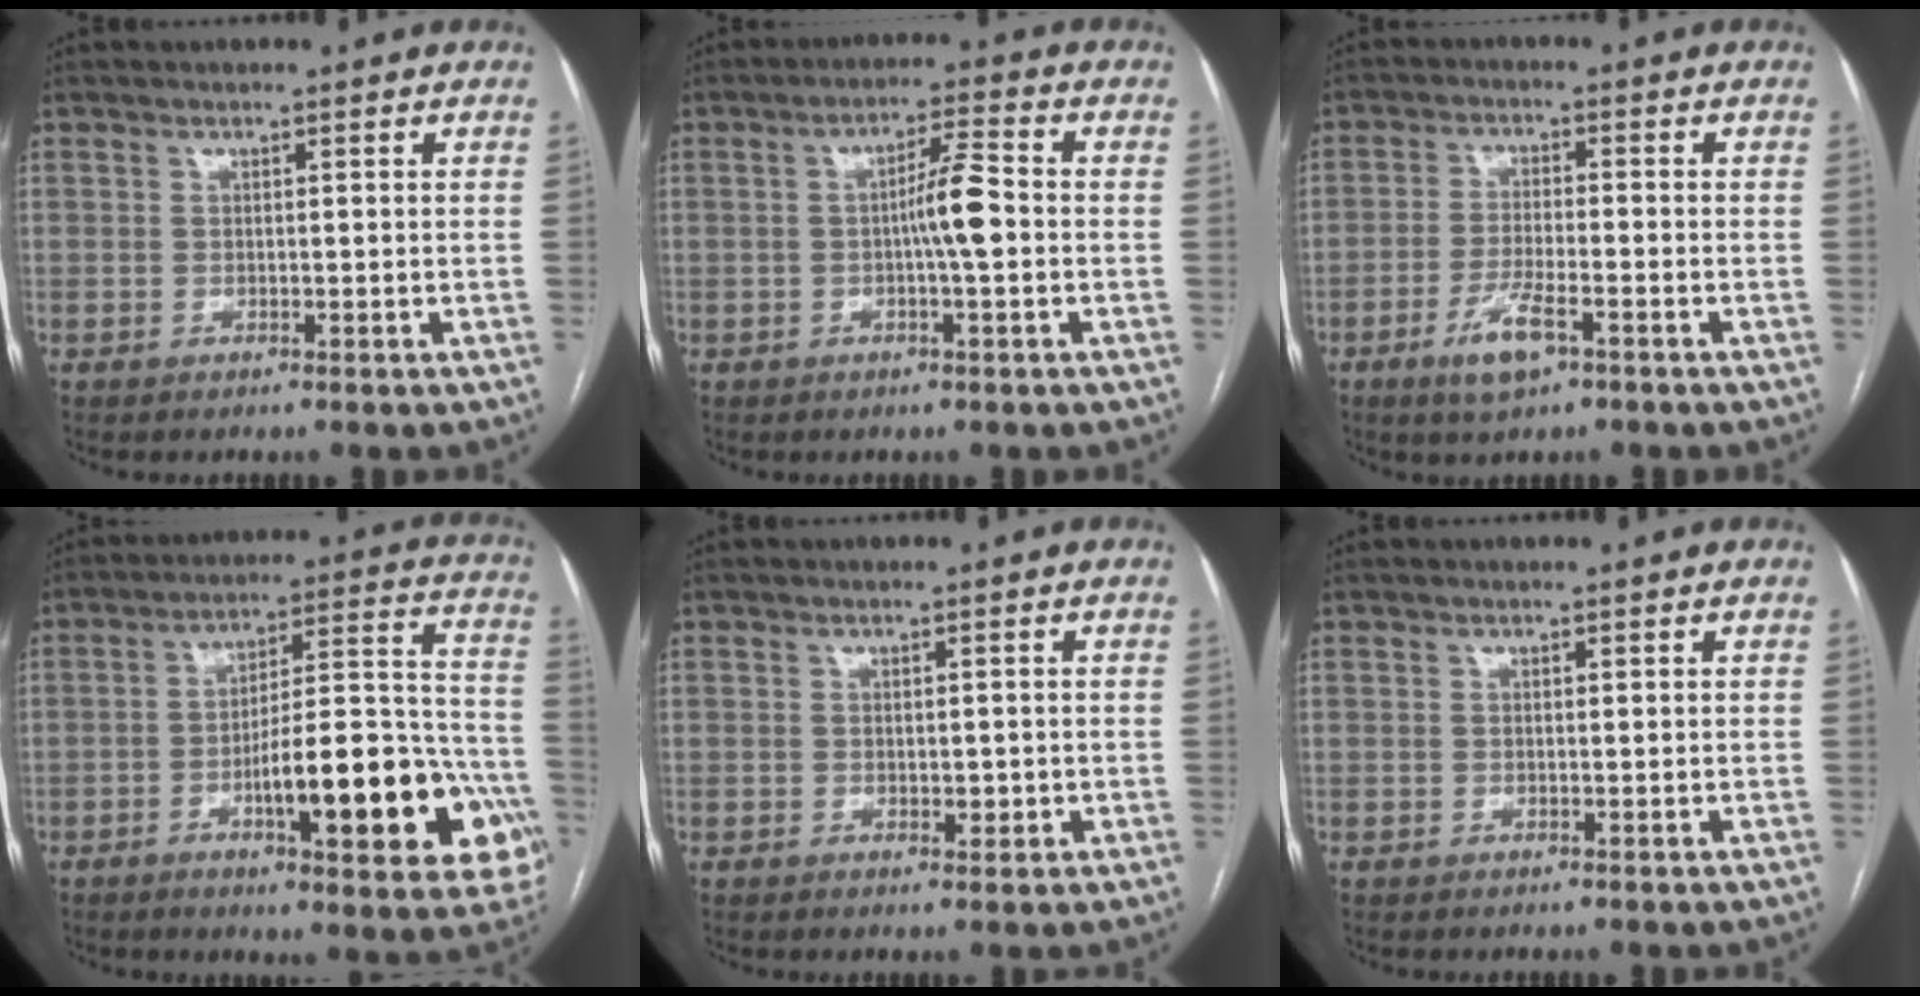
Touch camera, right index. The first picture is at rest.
{"total": 6.0, "force": [-0.6, 0.3, 5.9], "torque": [-0.102, 0.009, -0.012]}
{"total": 5.9, "force": [-3.3, 1.3, 4.8], "torque": [-0.094, -0.006, -0.056]}
{"total": 22.5, "force": [-7.9, 4.8, 20.5], "torque": [-0.206, 0.026, -0.099]}
{"total": 1.8, "force": [-0.2, 1.0, 1.4], "torque": [-0.018, -0.001, 0.001]}
{"total": 0.0}